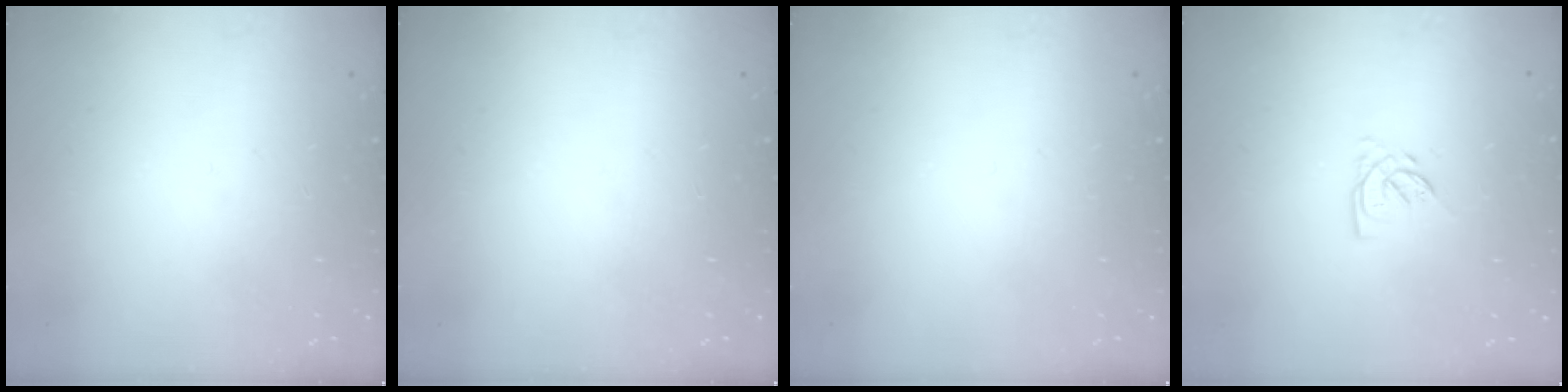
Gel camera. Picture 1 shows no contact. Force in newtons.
{"total": 0.0}
{"total": 0.0}
{"total": 4.2, "press": 4.2, "slide": 0.3}